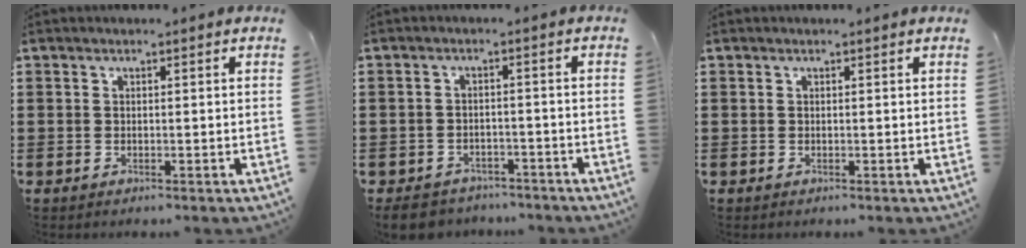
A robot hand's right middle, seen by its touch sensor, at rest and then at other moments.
{"total": 3.7, "force": [-3.6, 0.9, 0.2], "torque": [-0.014, 0.001, -0.076]}
{"total": 0.0}